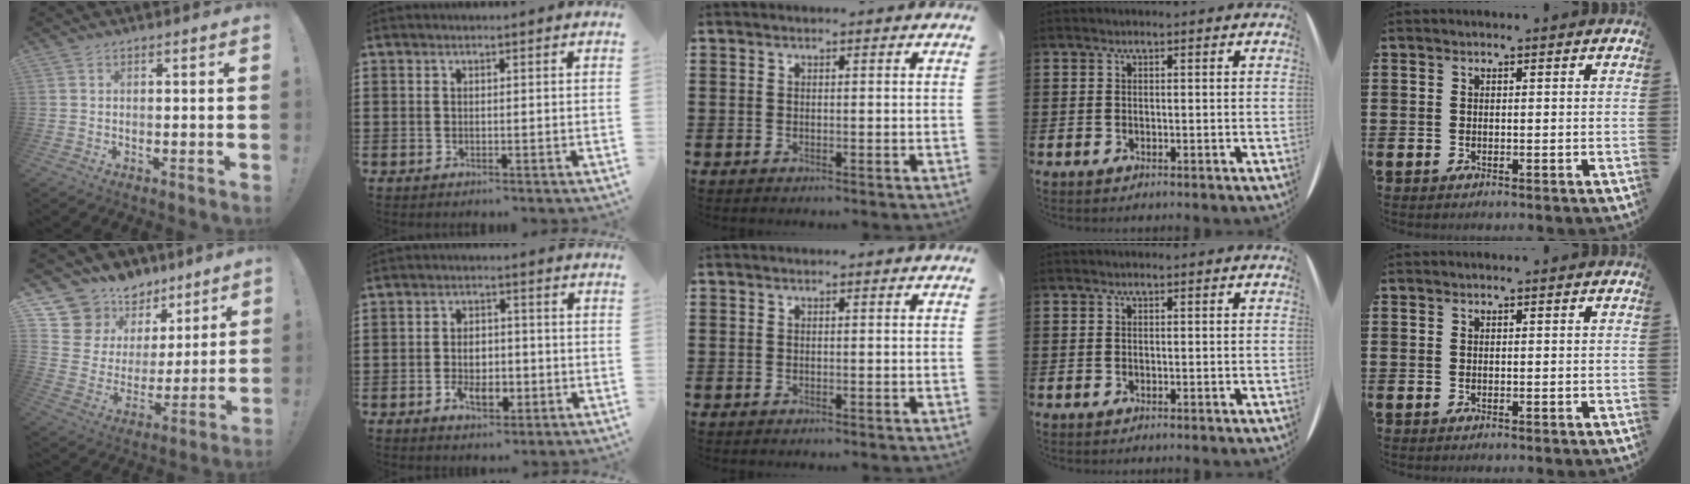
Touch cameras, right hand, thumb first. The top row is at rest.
{"thumb": {"total": 13.2, "force": [10.5, 7.8, 1.7], "torque": [-0.051, -0.088, 0.206]}, "index": {"total": 5.3, "force": [-1.6, 3.0, 4.0], "torque": [-0.062, -0.004, -0.030]}}